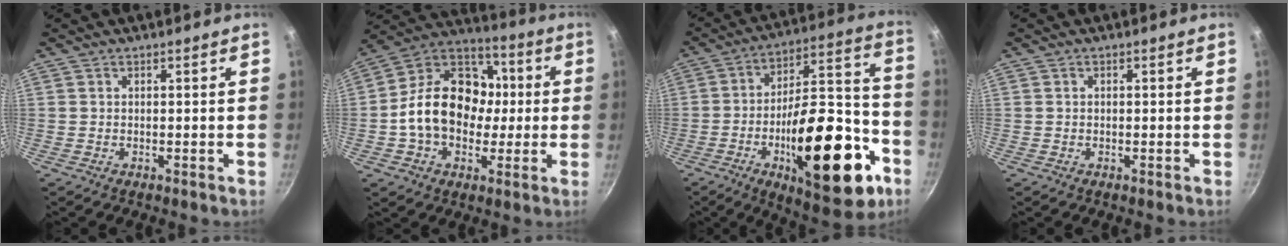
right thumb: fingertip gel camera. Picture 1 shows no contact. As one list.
[{"total": 19.9, "force": [-0.7, 15.2, 12.8], "torque": [-0.183, 0.043, -0.026]}, {"total": 28.7, "force": [-10.7, 11.7, 23.9], "torque": [-0.308, 0.058, -0.151]}, {"total": 0.5, "force": [0.1, 0.5, 0.3], "torque": [-0.003, 0.004, 0.002]}]